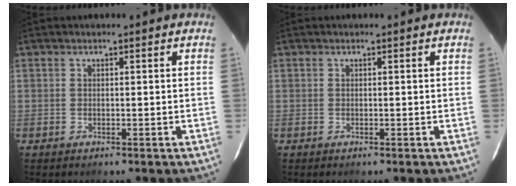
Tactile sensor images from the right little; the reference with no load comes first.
{"total": 0.0}